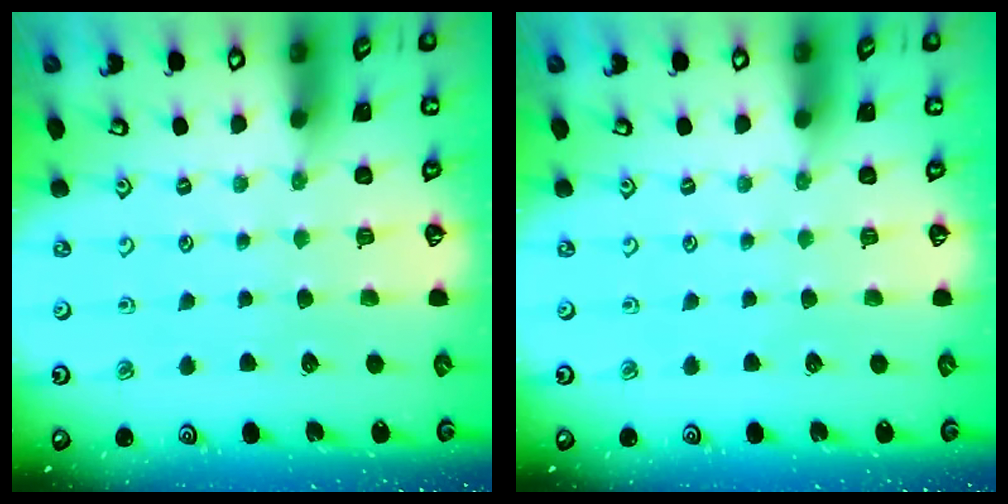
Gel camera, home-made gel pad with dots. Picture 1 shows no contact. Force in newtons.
{"total": 0.0}